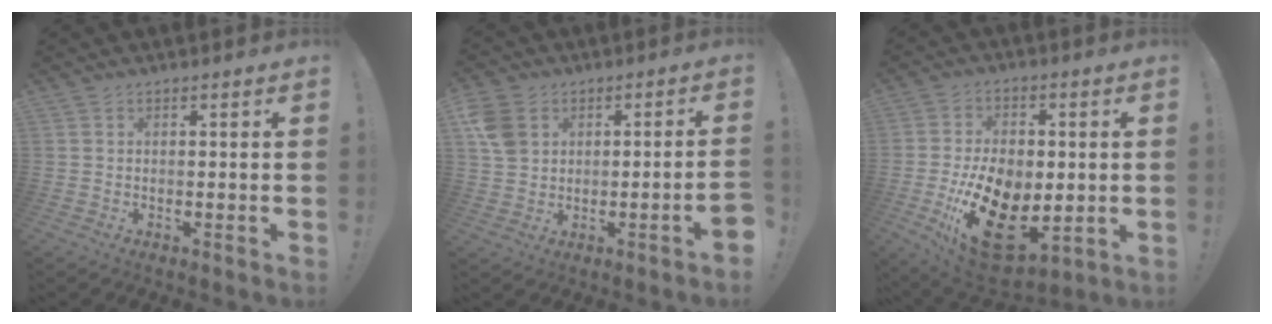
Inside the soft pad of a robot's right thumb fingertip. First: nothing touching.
{"total": 7.9, "force": [0.3, 5.8, 5.4], "torque": [-0.106, 0.013, 0.016]}
{"total": 20.6, "force": [-5.0, 13.5, 14.7], "torque": [-0.259, 0.021, -0.065]}